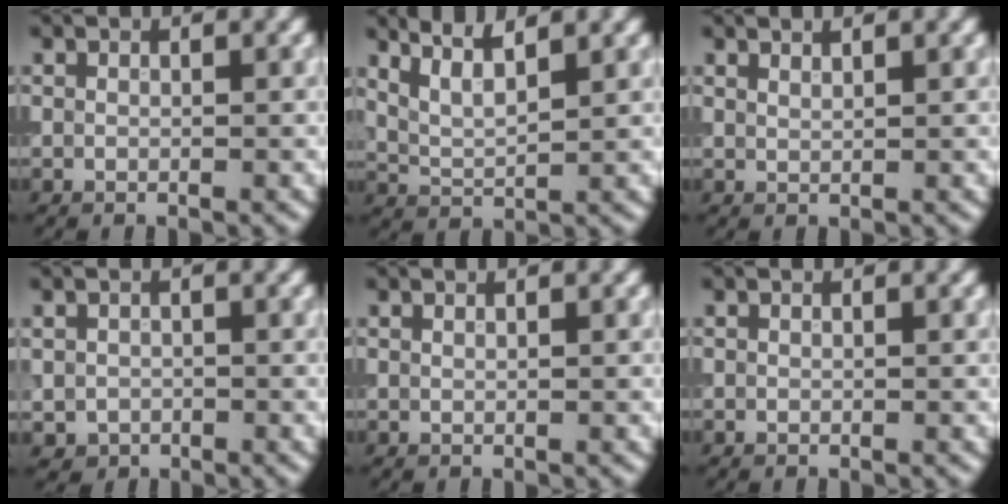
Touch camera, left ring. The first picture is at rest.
{"total": 3.5, "force": [3.0, 0.6, 1.8], "torque": [-0.035, 0.022, 0.054]}
{"total": 1.1, "force": [1.1, 0.1, 0.2], "torque": [0.004, 0.005, 0.015]}
{"total": 0.8, "force": [-0.2, 0.7, -0.3], "torque": [0.005, 0.005, 0.001]}
{"total": 0.8, "force": [0.5, 0.3, 0.5], "torque": [-0.001, 0.006, 0.001]}
{"total": 0.0}